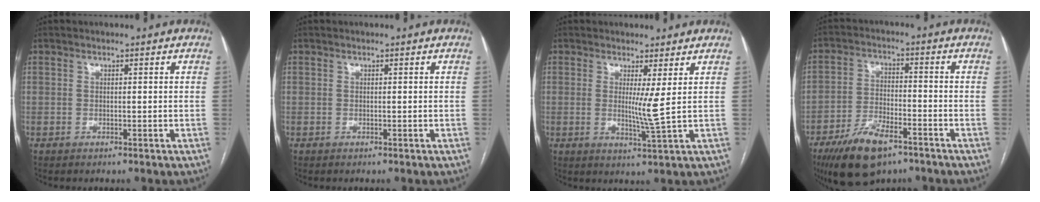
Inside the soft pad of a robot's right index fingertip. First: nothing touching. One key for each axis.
{"total": 0.0}
{"total": 3.8, "fx": 0.8, "fy": -0.9, "fz": 3.6, "tx": -0.067, "ty": -0.017, "tz": 0.016}
{"total": 10.9, "fx": -7.0, "fy": 4.2, "fz": 7.2, "tx": -0.139, "ty": -0.010, "tz": -0.120}